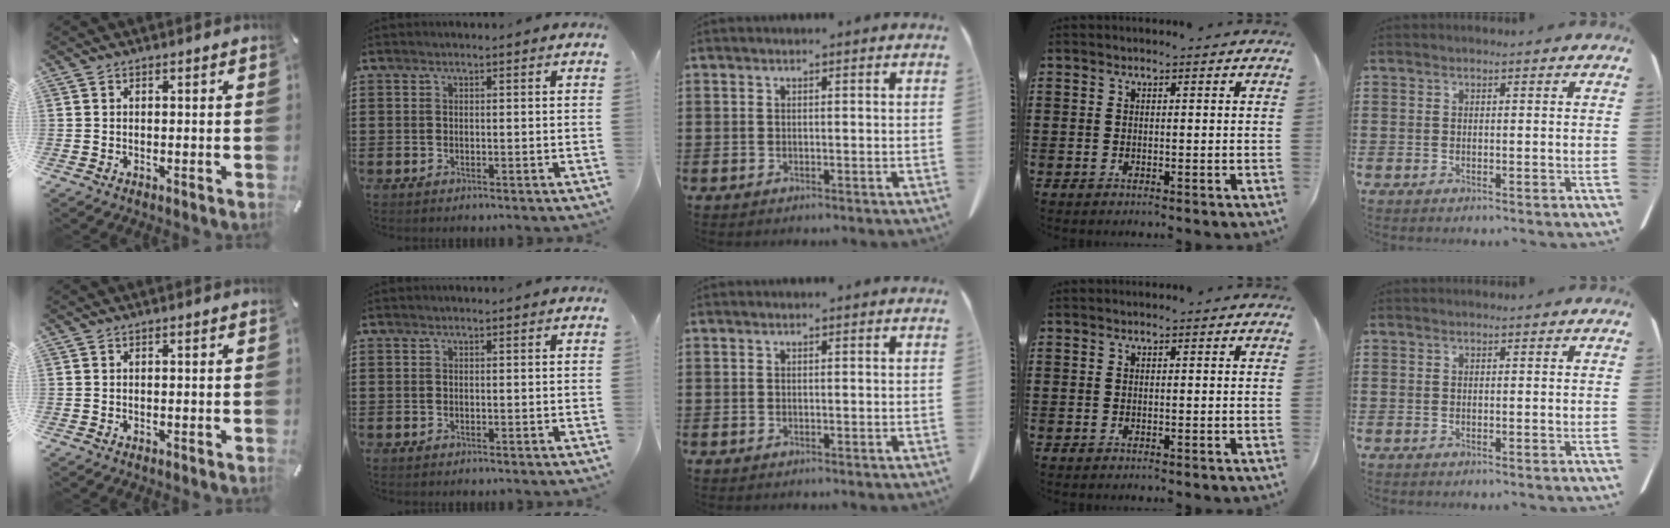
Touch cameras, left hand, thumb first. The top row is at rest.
{}